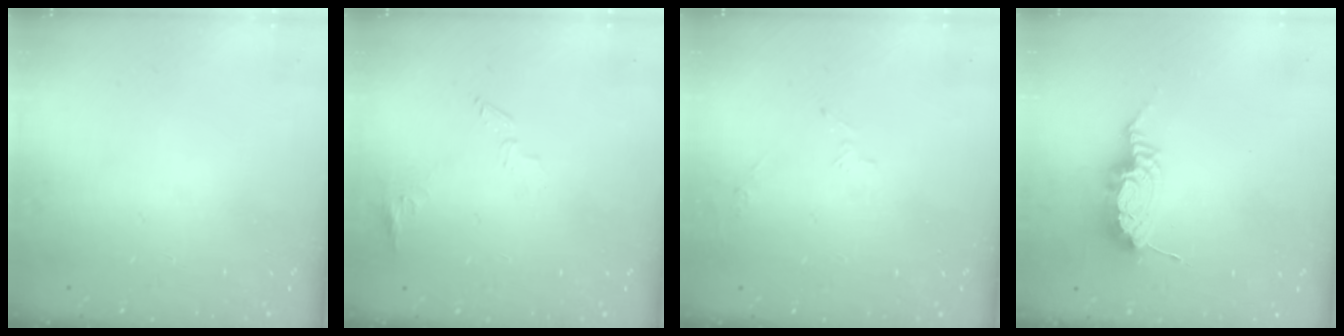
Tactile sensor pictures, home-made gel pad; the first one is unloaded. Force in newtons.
{"total": 5.5, "press": 5.4, "slide": 0.5}
{"total": 5.4, "press": 4.4, "slide": 3.0}
{"total": 9.1, "press": 9.1, "slide": 1.1}